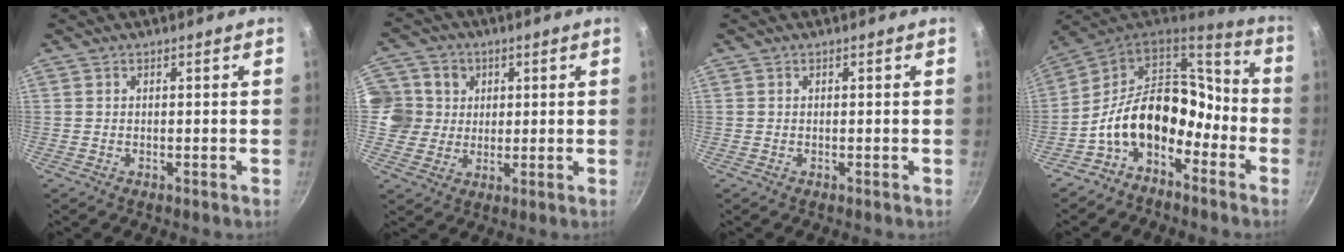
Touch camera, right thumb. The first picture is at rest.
{"total": 8.9, "force": [2.1, 8.3, 2.2], "torque": [-0.002, -0.002, 0.029]}
{"total": 0.0}
{"total": 16.4, "force": [-6.0, 11.0, 10.6], "torque": [-0.145, 0.077, -0.127]}